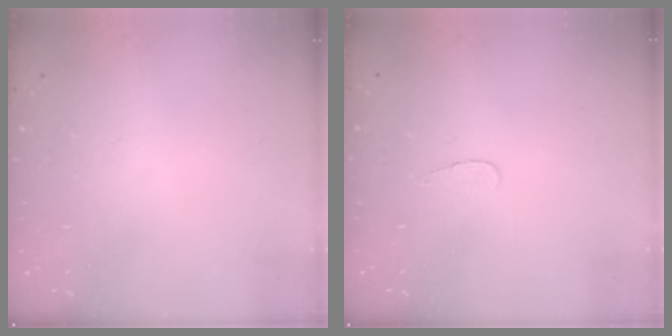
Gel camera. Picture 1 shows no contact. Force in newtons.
{"total": 2.8, "press": 2.8, "slide": 0.3}